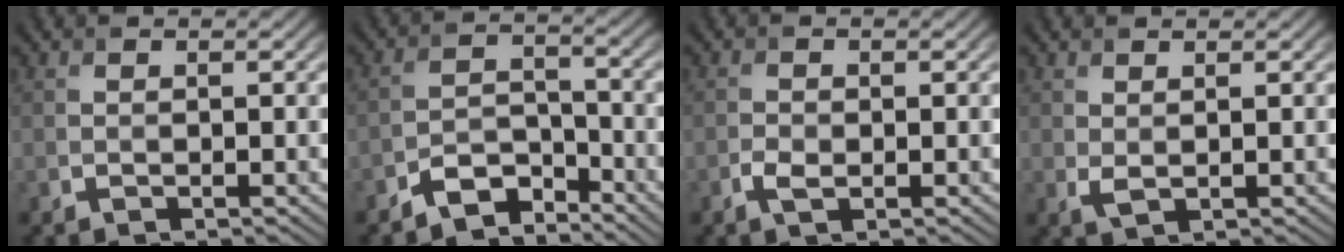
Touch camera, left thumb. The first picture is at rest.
{"total": 5.0, "force": [-4.3, 2.0, 1.6], "torque": [-0.025, 0.003, -0.085]}
{"total": 1.7, "force": [-0.6, 1.0, 1.2], "torque": [-0.028, -0.002, -0.013]}
{"total": 1.3, "force": [0.5, 0.7, 1.0], "torque": [-0.027, -0.003, 0.015]}